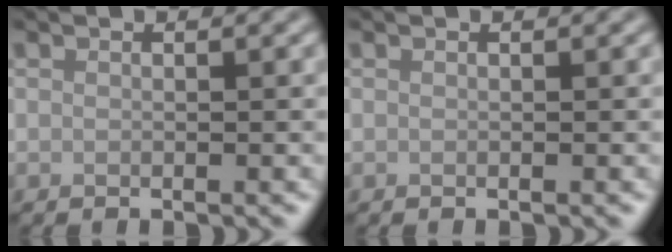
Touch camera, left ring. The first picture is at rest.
{"total": 0.0}